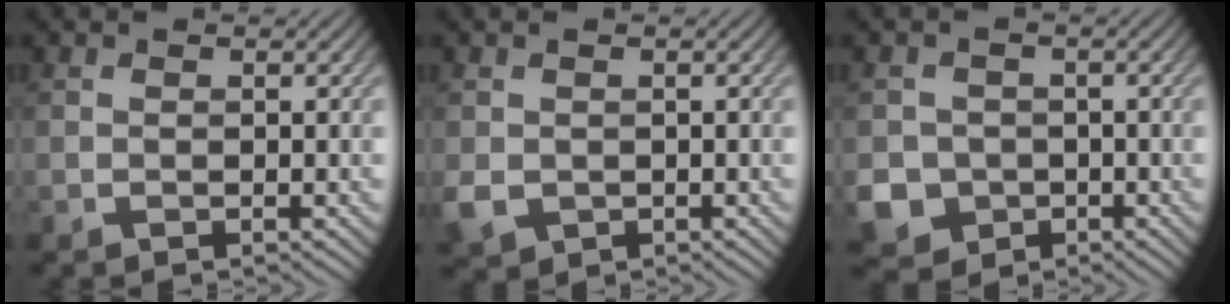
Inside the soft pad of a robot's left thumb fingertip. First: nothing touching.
{"total": 2.9, "force": [-0.5, 2.5, 1.4], "torque": [-0.043, -0.011, -0.009]}
{"total": 6.1, "force": [-2.2, 5.4, 1.8], "torque": [-0.050, -0.019, -0.053]}